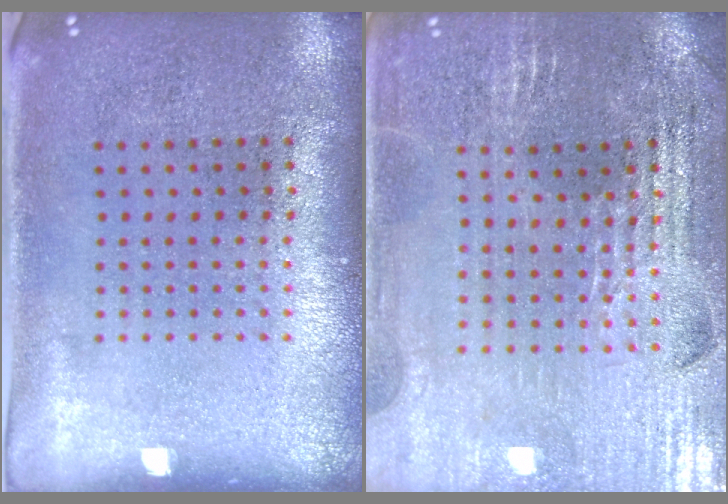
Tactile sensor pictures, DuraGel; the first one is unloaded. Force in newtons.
{"total": 2.9, "press": 2.9, "slide": 0.5}